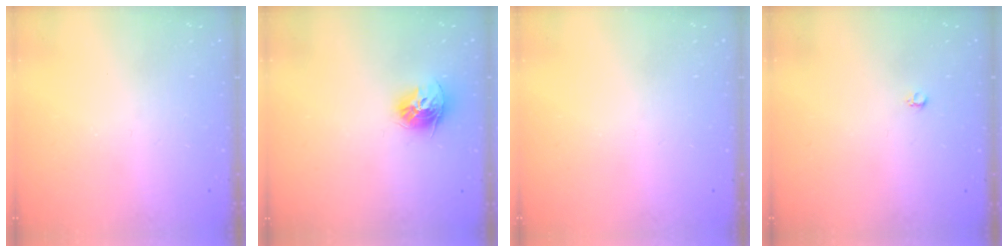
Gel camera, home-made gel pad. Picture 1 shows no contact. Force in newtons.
{"total": 10.6, "press": 10.6, "slide": 1.0}
{"total": 0.0}
{"total": 2.6, "press": 2.6, "slide": 0.4}